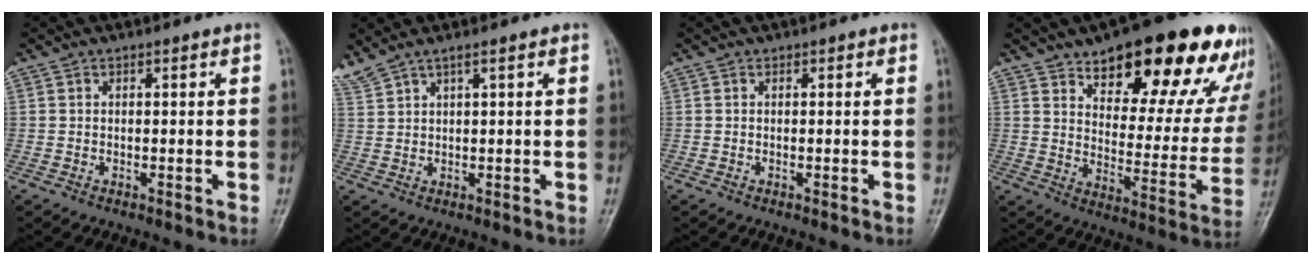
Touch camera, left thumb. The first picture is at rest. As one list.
[{"total": 4.3, "force": [3.3, 0.1, 2.7], "torque": [-0.073, 0.010, 0.078]}, {"total": 0.0}, {"total": 25.0, "force": [16.1, 10.0, 16.4], "torque": [-0.173, -0.062, 0.222]}]